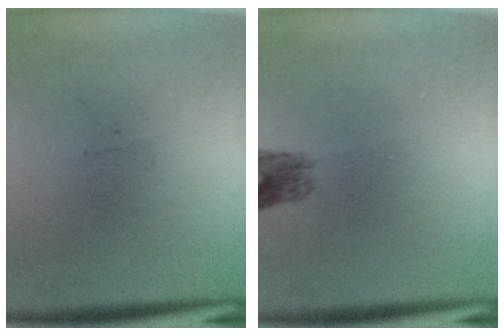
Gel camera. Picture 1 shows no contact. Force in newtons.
{"total": 2.2}